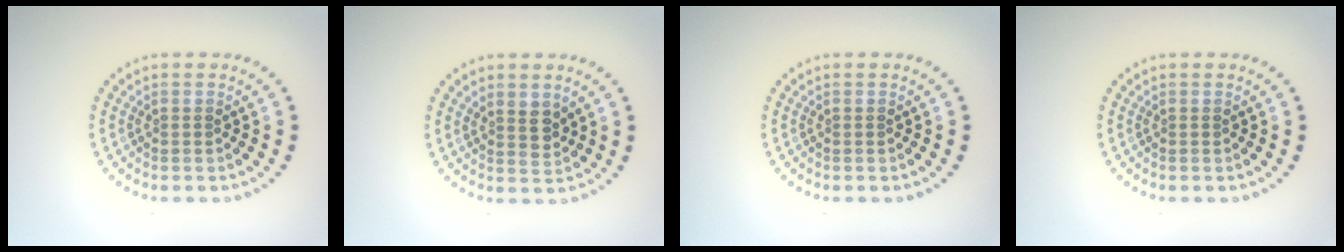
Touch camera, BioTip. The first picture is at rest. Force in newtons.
{"total": 2.0, "press": 1.7, "slide": 1.0}
{"total": 0.0}
{"total": 0.0}